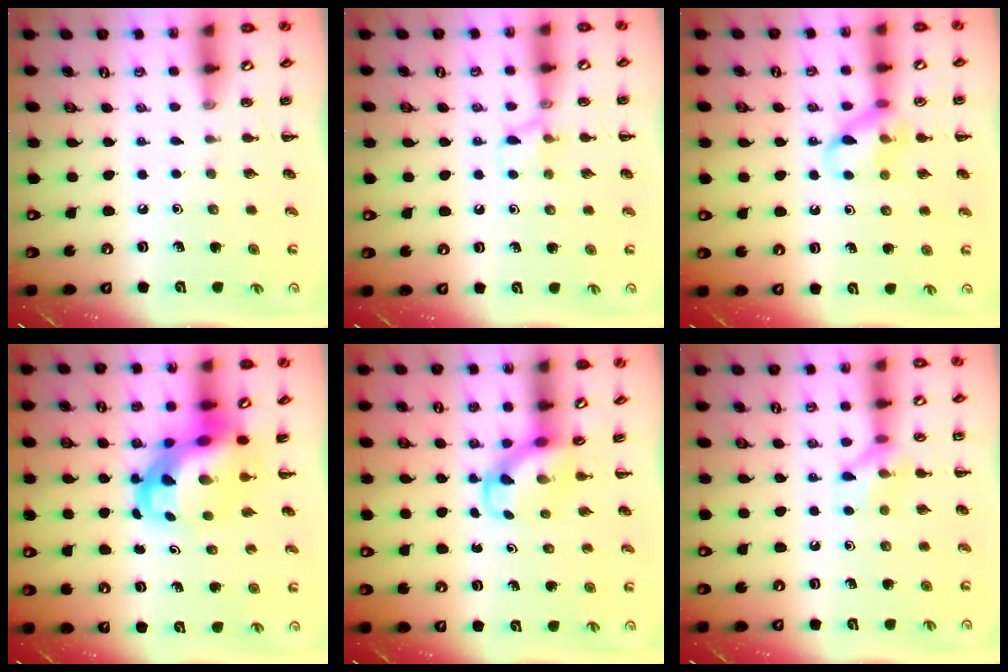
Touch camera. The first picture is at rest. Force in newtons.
{"total": 6.9, "press": 6.8, "slide": 1.1}
{"total": 10.5, "press": 10.4, "slide": 1.0}
{"total": 7.9, "press": 7.5, "slide": 2.3}
{"total": 3.7, "press": 3.5, "slide": 1.1}
{"total": 8.2, "press": 8.2, "slide": 0.7}